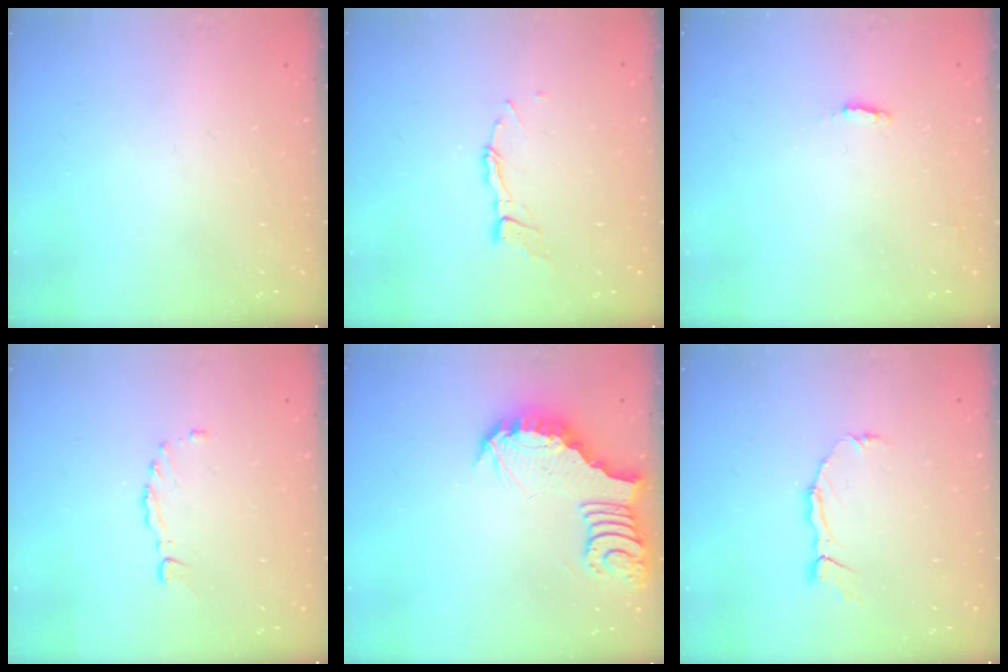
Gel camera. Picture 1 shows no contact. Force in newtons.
{"total": 5.9, "press": 5.9, "slide": 0.2}
{"total": 2.3, "press": 2.2, "slide": 0.5}
{"total": 1.3, "press": 1.3, "slide": 0.3}
{"total": 5.1, "press": 5.0, "slide": 0.8}
{"total": 4.3, "press": 4.3, "slide": 0.2}